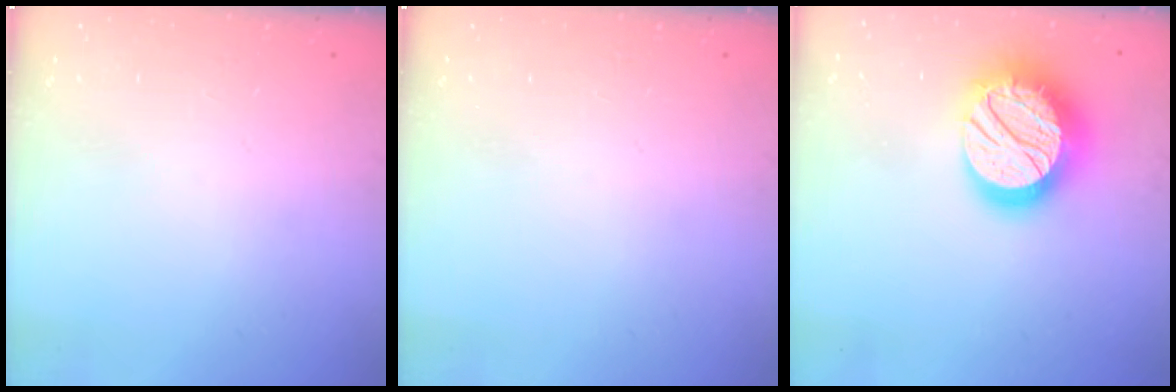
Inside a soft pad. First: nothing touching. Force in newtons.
{"total": 0.0}
{"total": 20.9, "press": 20.8, "slide": 1.4}